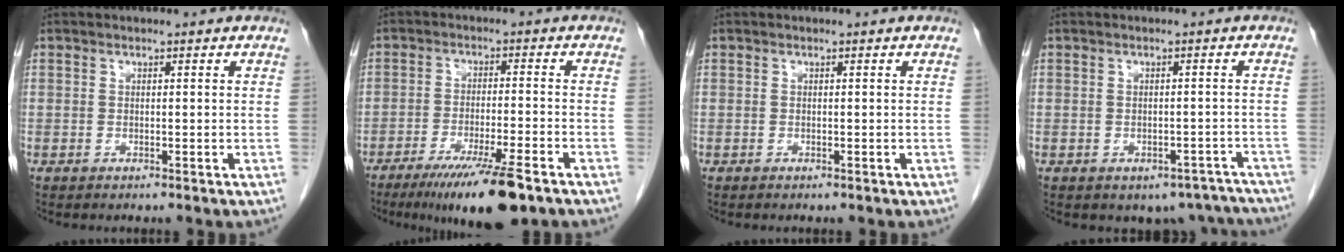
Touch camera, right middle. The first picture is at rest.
{"total": 11.4, "force": [-7.7, 0.7, 8.4], "torque": [-0.134, -0.027, -0.123]}
{"total": 0.0}
{"total": 8.2, "force": [-6.7, 4.5, 1.3], "torque": [0.008, 0.018, -0.069]}